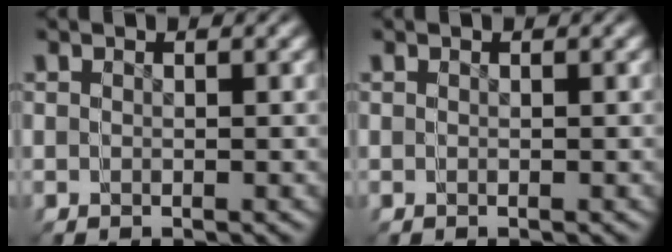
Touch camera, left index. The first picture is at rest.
{"total": 0.0}